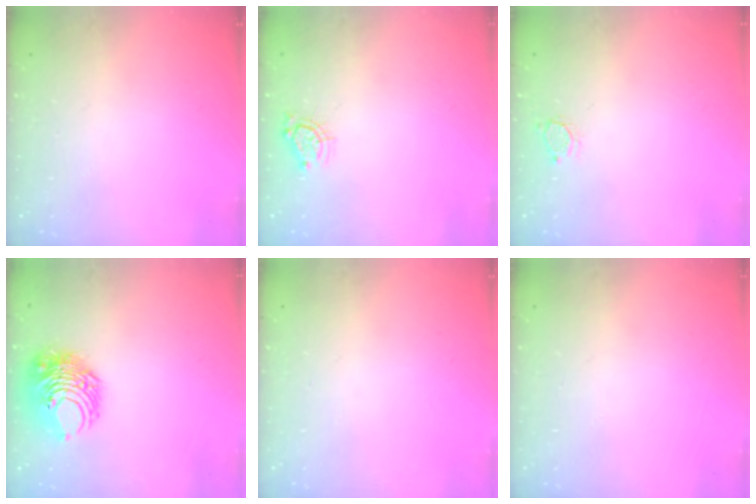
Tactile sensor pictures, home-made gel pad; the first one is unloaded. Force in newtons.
{"total": 5.9, "press": 5.9, "slide": 0.5}
{"total": 2.6, "press": 2.6, "slide": 0.2}
{"total": 10.0, "press": 10.0, "slide": 0.5}
{"total": 0.0}
{"total": 0.0}